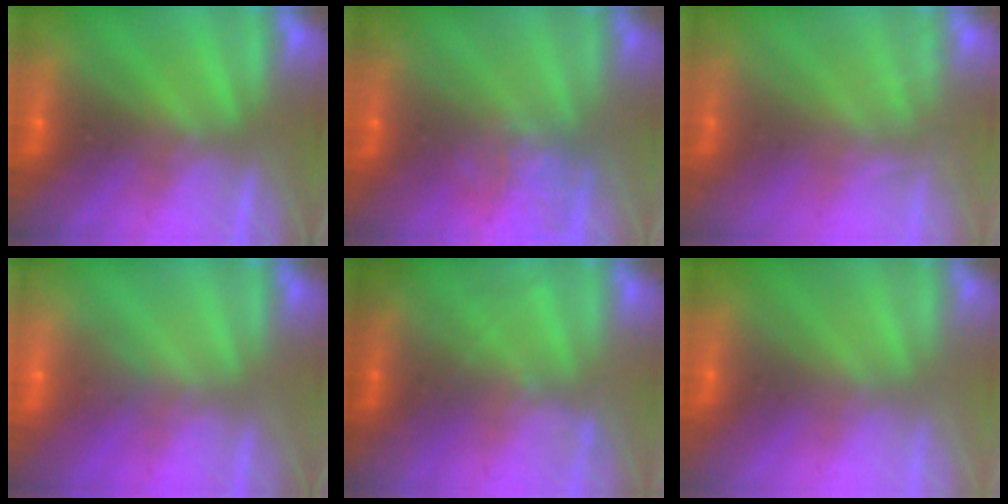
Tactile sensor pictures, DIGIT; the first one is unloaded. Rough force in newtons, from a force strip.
{"total": 4.6}
{"total": 2.2}
{"total": 2.8}
{"total": 1.9}
{"total": 3.0}